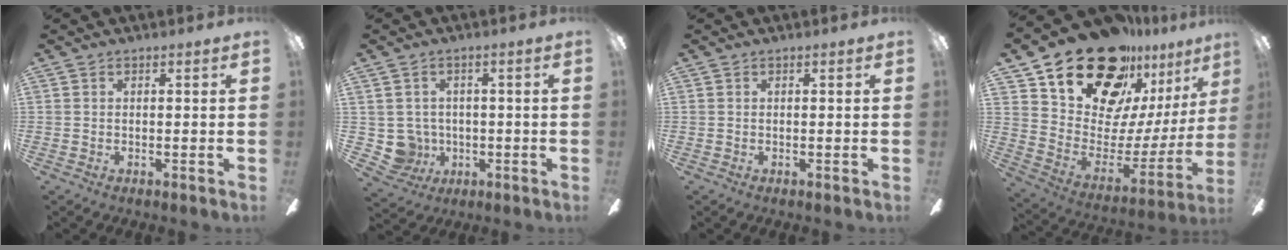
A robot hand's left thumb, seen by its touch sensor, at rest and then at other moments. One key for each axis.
{"total": 6.2, "fx": 0.3, "fy": 6.0, "fz": 1.2, "tx": -0.051, "ty": -0.005, "tz": 0.012}
{"total": 0.0}
{"total": 25.0, "fx": 19.4, "fy": 11.9, "fz": 10.4, "tx": -0.179, "ty": -0.125, "tz": 0.360}